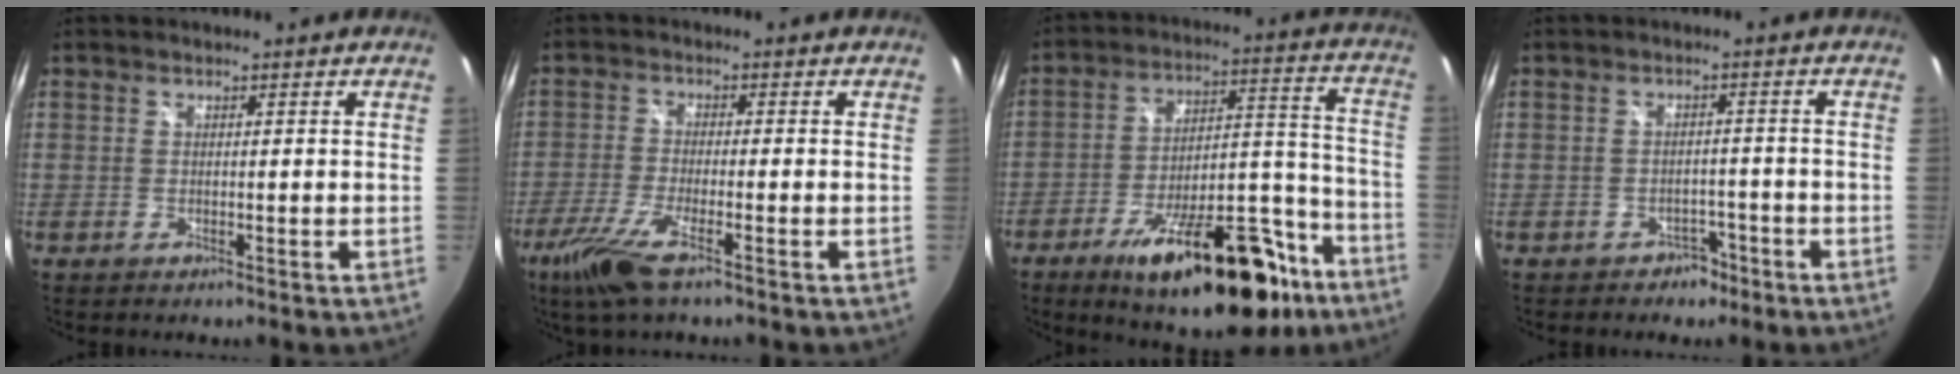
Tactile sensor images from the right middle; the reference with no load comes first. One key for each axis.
{"total": 8.4, "fx": -5.3, "fy": 1.0, "fz": 6.4, "tx": -0.153, "ty": -0.024, "tz": -0.103}
{"total": 25.6, "fx": -16.5, "fy": 9.3, "fz": 17.2, "tx": -0.257, "ty": 0.012, "tz": -0.233}
{"total": 3.3, "fx": -2.3, "fy": 2.3, "fz": 0.6, "tx": -0.011, "ty": 0.009, "tz": -0.029}